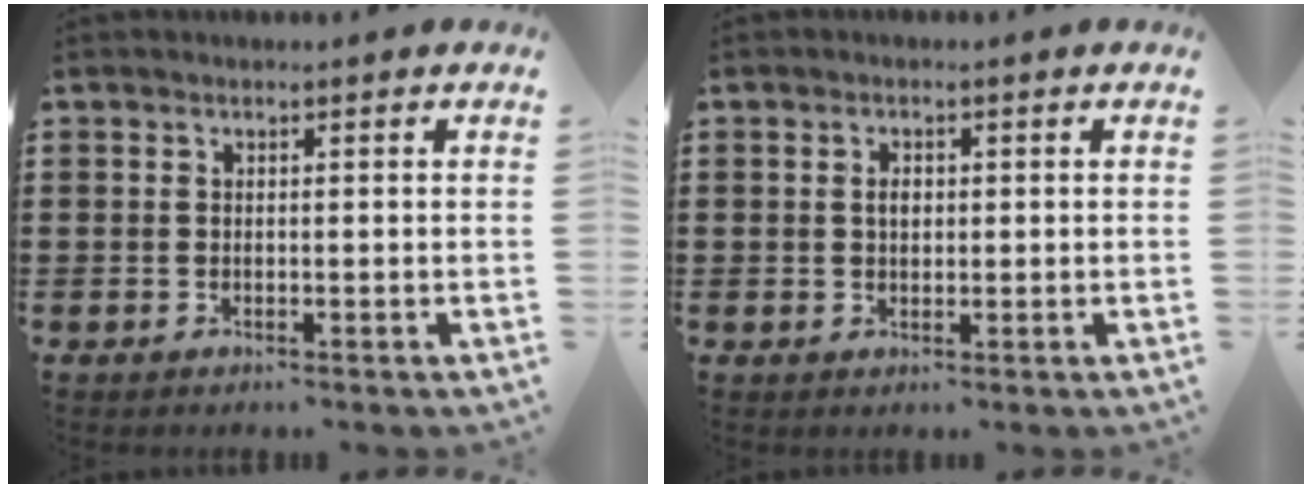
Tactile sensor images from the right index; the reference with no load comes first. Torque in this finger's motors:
{"motor_torque": [1.08, 1.06, 0.23, 0.05]}